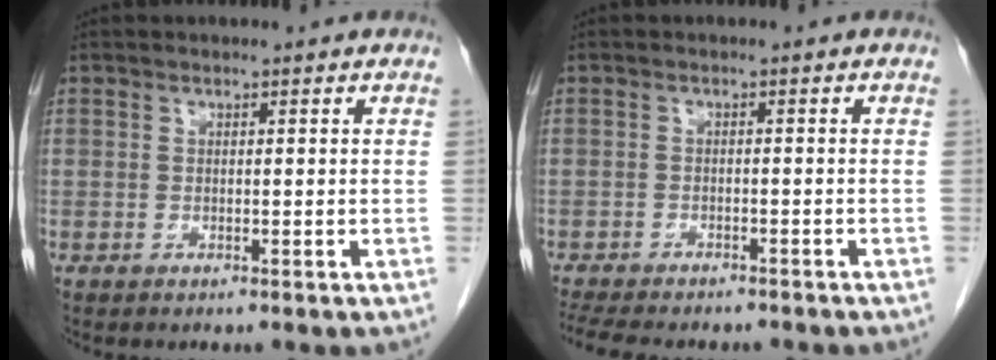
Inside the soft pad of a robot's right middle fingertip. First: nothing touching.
{"total": 12.2, "force": [-10.4, 3.5, 5.4], "torque": [-0.102, -0.007, -0.139]}